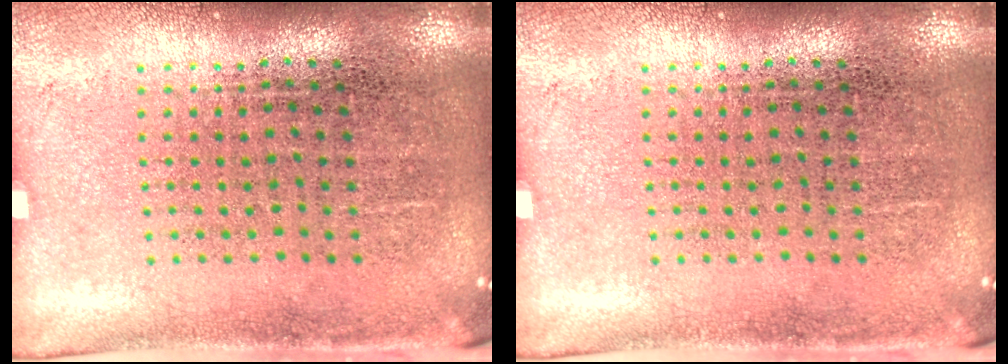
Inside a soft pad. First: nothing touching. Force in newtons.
{"total": 0.0}